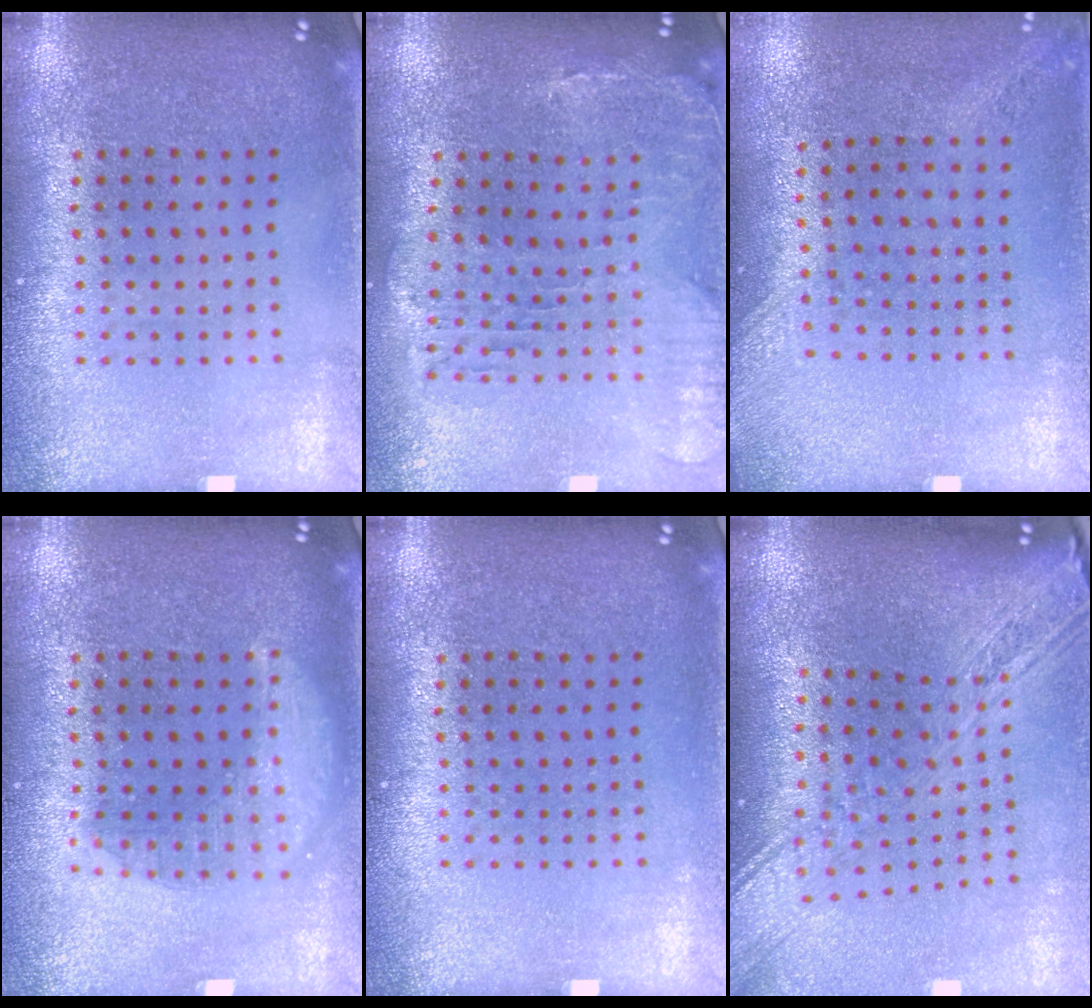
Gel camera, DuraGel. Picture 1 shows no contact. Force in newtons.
{"total": 0.6, "press": 0.5, "slide": 0.3}
{"total": 1.4, "press": 1.1, "slide": 0.9}
{"total": 1.3, "press": 1.3, "slide": 0.2}
{"total": 0.0}
{"total": 3.1, "press": 2.3, "slide": 2.0}